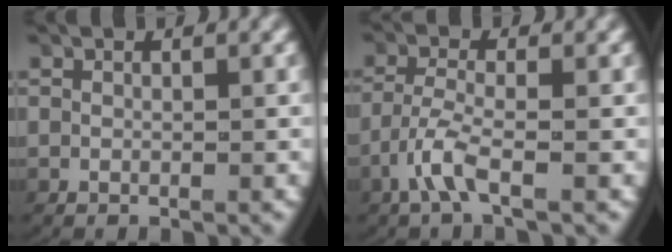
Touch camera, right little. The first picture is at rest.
{"total": 3.1, "force": [-1.9, 0.9, 2.3], "torque": [-0.061, -0.012, -0.031]}